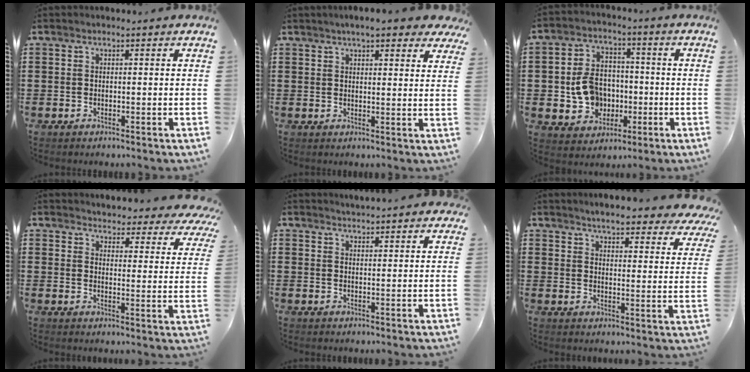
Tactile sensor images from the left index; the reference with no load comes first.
{"total": 4.6, "force": [3.9, 0.7, 2.5], "torque": [-0.052, -0.004, 0.067]}
{"total": 8.2, "force": [-1.0, 6.9, 4.2], "torque": [-0.097, 0.017, -0.016]}
{"total": 3.8, "force": [3.7, 0.3, 0.6], "torque": [-0.027, -0.034, 0.061]}
{"total": 2.4, "force": [2.4, 0.0, 0.1], "torque": [-0.010, -0.005, 0.045]}
{"total": 5.0, "force": [4.7, -0.2, 1.8], "torque": [-0.046, -0.033, 0.078]}